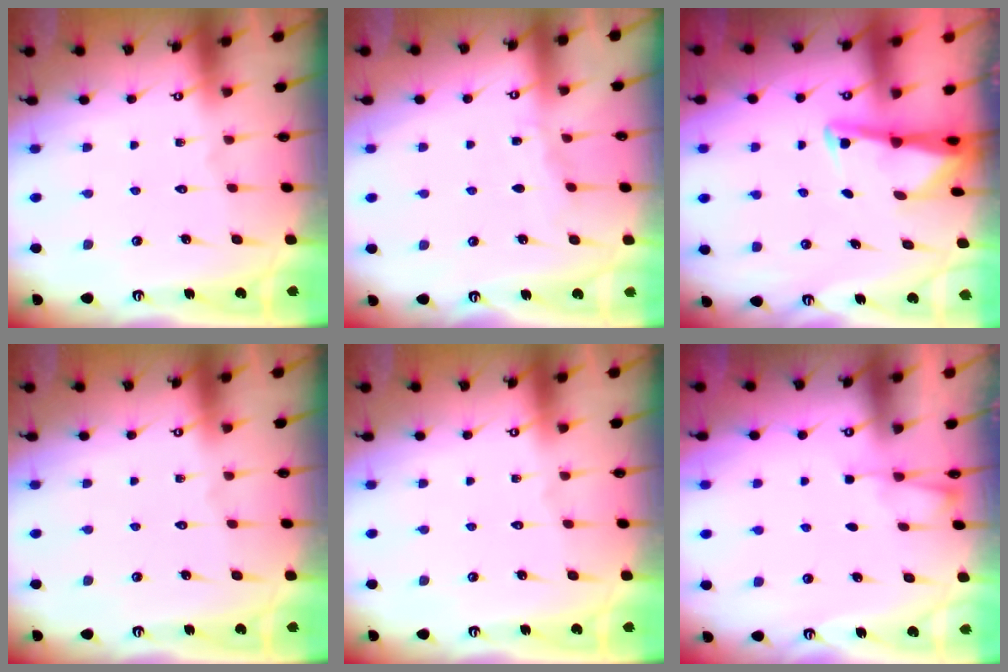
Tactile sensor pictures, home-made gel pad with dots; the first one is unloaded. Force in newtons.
{"total": 4.0, "press": 3.9, "slide": 0.5}
{"total": 3.0, "press": 3.0, "slide": 0.3}
{"total": 0.0}
{"total": 0.0}
{"total": 2.4, "press": 2.4, "slide": 0.4}